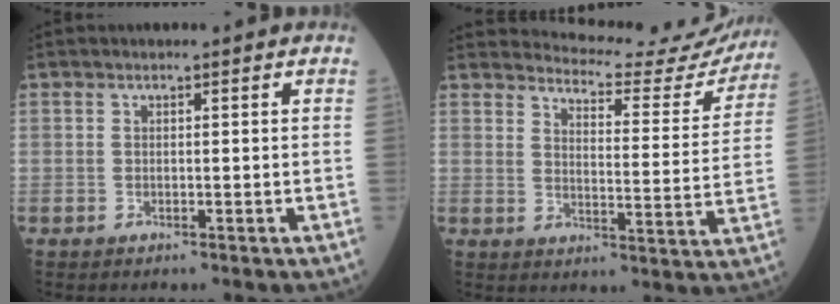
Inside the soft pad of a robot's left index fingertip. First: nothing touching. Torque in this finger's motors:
{"motor_torque": [0.59, -1.54, -0.62, 0.01]}